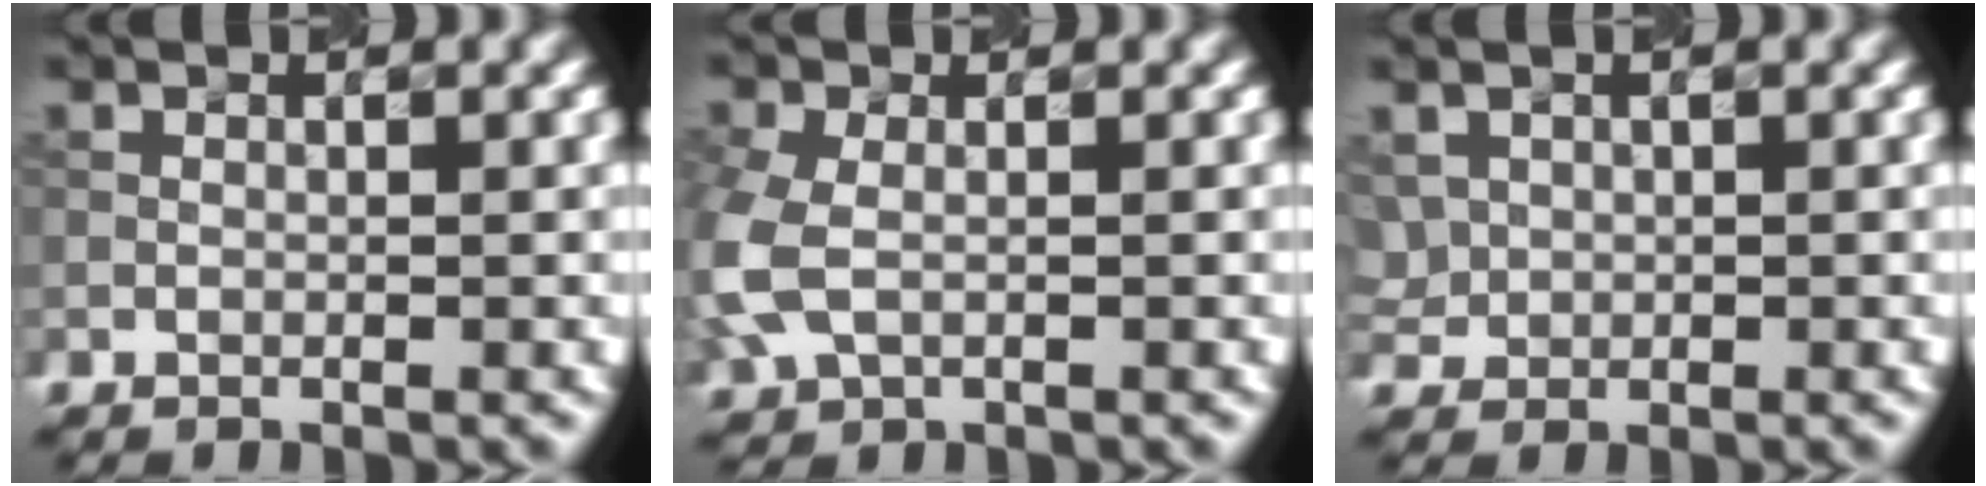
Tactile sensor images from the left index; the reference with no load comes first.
{"total": 4.6, "force": [-0.4, 3.2, 3.2], "torque": [-0.101, -0.003, -0.013]}
{"total": 1.6, "force": [0.6, 1.4, 0.3], "torque": [-0.011, 0.003, 0.014]}